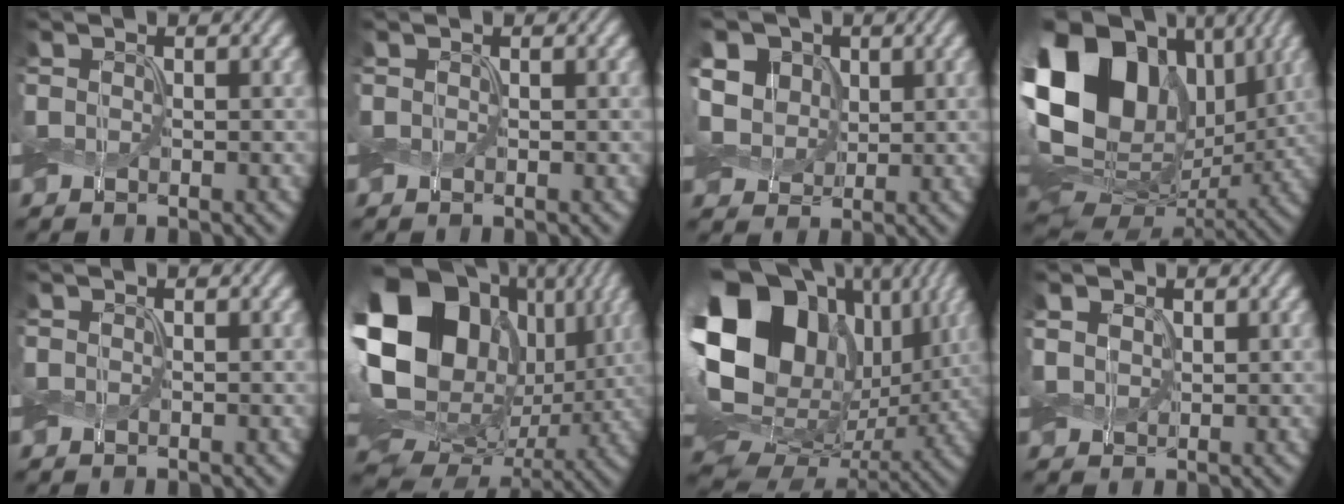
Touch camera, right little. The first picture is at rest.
{"total": 0.0}
{"total": 9.8, "force": [3.4, 7.8, 5.0], "torque": [-0.121, 0.032, 0.052]}
{"total": 19.2, "force": [4.5, 14.2, 12.1], "torque": [-0.234, 0.022, 0.091]}
{"total": 0.0}
{"total": 21.3, "force": [5.0, 16.3, 12.7], "torque": [-0.272, 0.018, 0.091]}
{"total": 21.2, "force": [4.1, 15.8, 13.6], "torque": [-0.280, 0.000, 0.090]}
{"total": 2.0, "force": [0.6, 1.6, 1.0], "torque": [-0.030, -0.002, 0.009]}